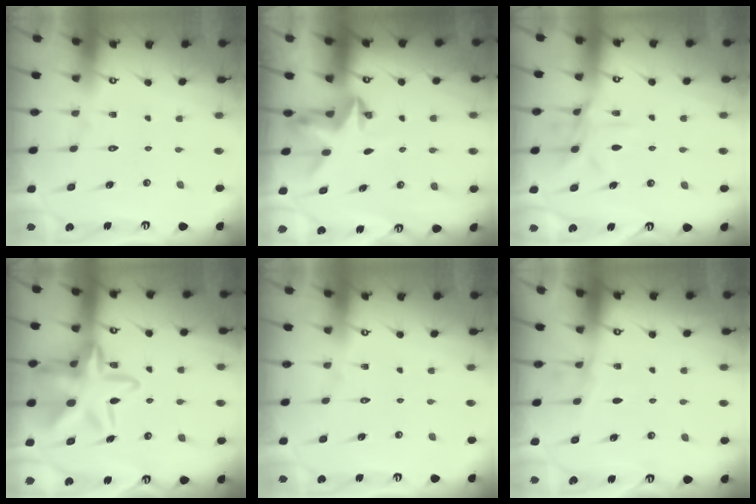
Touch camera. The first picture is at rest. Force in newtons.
{"total": 3.2, "press": 3.2, "slide": 0.1}
{"total": 9.5, "press": 9.5, "slide": 0.7}
{"total": 18.7, "press": 18.7, "slide": 1.6}
{"total": 0.0}
{"total": 5.4, "press": 5.4, "slide": 0.6}